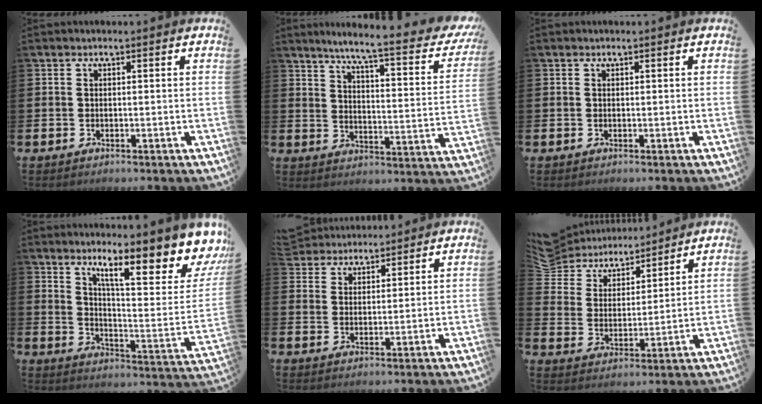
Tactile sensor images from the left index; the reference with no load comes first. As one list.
[{"total": 7.1, "force": [5.8, 0.5, 4.1], "torque": [-0.081, -0.050, 0.082]}, {"total": 0.0}, {"total": 12.5, "force": [9.2, 3.3, 7.8], "torque": [-0.114, -0.085, 0.143]}, {"total": 4.4, "force": [4.3, 0.9, -0.4], "torque": [-0.016, -0.017, 0.081]}, {"total": 7.1, "force": [6.6, 2.7, 0.1], "torque": [-0.049, -0.046, 0.118]}]